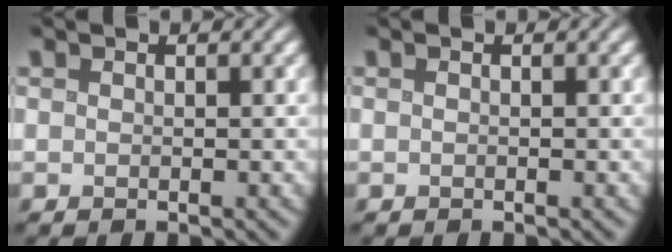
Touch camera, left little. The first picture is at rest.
{"total": 0.0}